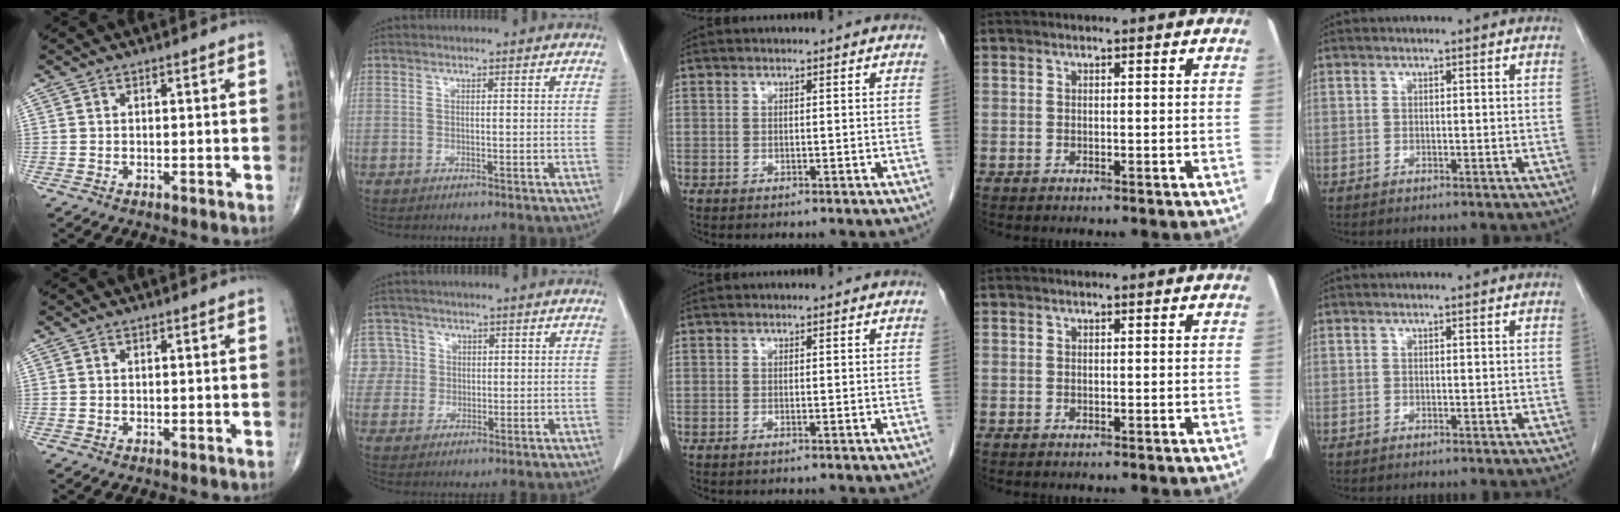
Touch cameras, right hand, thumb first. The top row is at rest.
{"index": {"total": 5.6, "force": [1.5, 5.4, -0.2], "torque": [0.017, 0.018, 0.034]}}